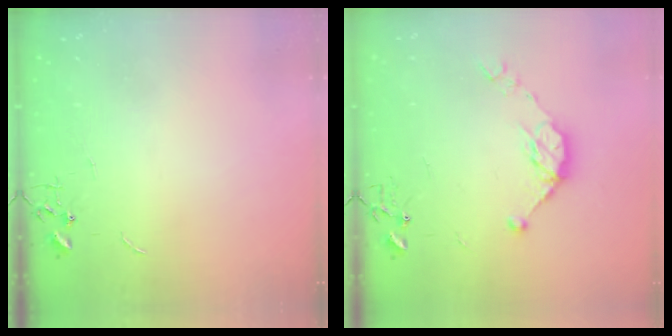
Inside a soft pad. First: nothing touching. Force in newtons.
{"total": 9.8, "press": 9.8, "slide": 0.8}